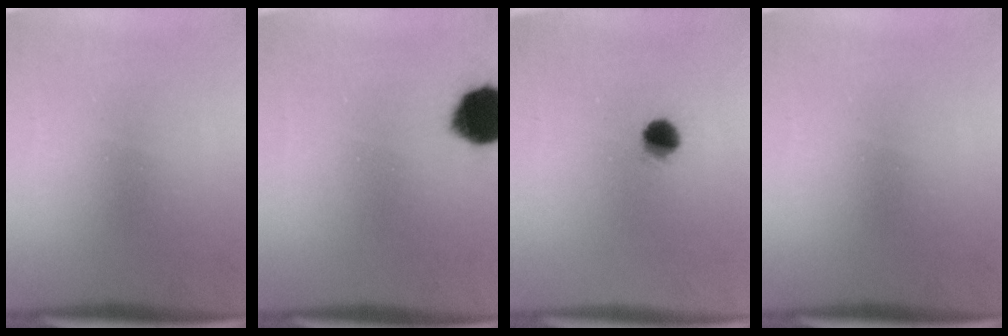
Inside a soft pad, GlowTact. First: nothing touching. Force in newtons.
{"total": 11.8}
{"total": 4.8}
{"total": 0.0}